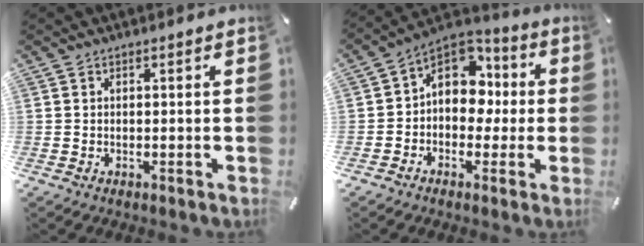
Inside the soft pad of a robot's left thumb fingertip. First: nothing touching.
{"total": 11.4, "force": [1.7, 9.4, 6.3], "torque": [-0.101, -0.010, 0.034]}